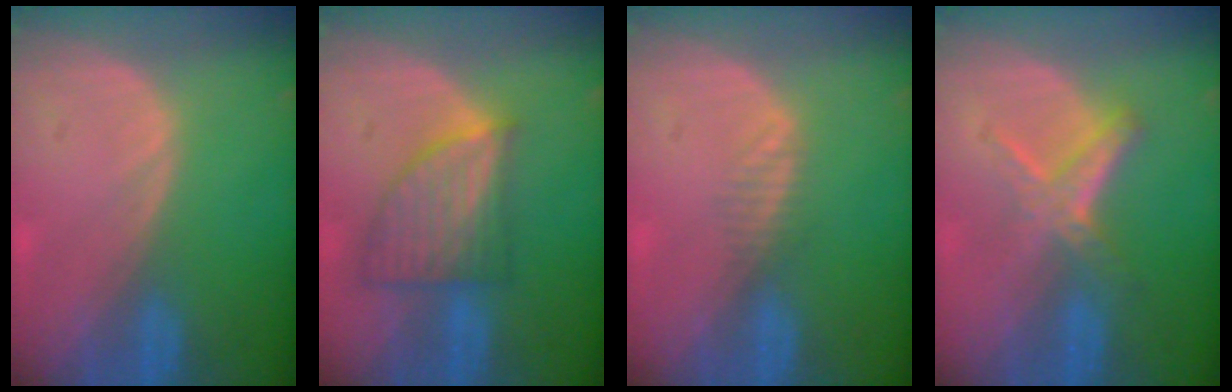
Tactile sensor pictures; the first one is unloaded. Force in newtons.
{"total": 7.5, "press": 6.7, "slide": 3.4}
{"total": 1.7, "press": 1.4, "slide": 1.0}
{"total": 5.2, "press": 5.1, "slide": 0.8}